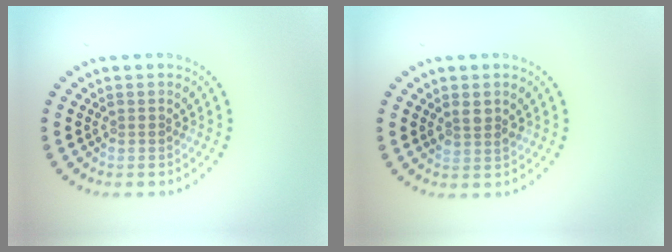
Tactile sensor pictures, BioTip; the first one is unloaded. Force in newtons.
{"total": 1.4, "press": 1.3, "slide": 0.5}